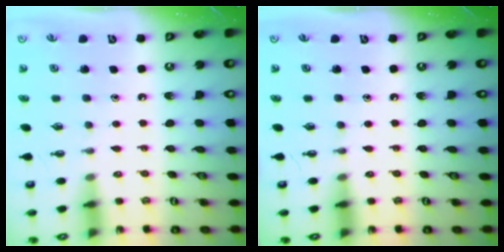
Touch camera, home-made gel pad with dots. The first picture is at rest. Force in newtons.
{"total": 0.0}